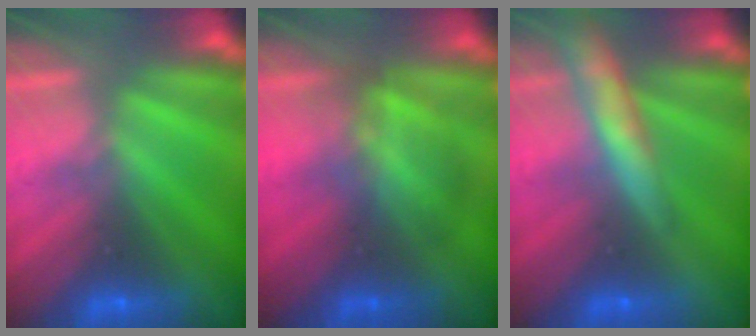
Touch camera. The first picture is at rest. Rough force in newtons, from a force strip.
{"total": 2.9}
{"total": 9.5}